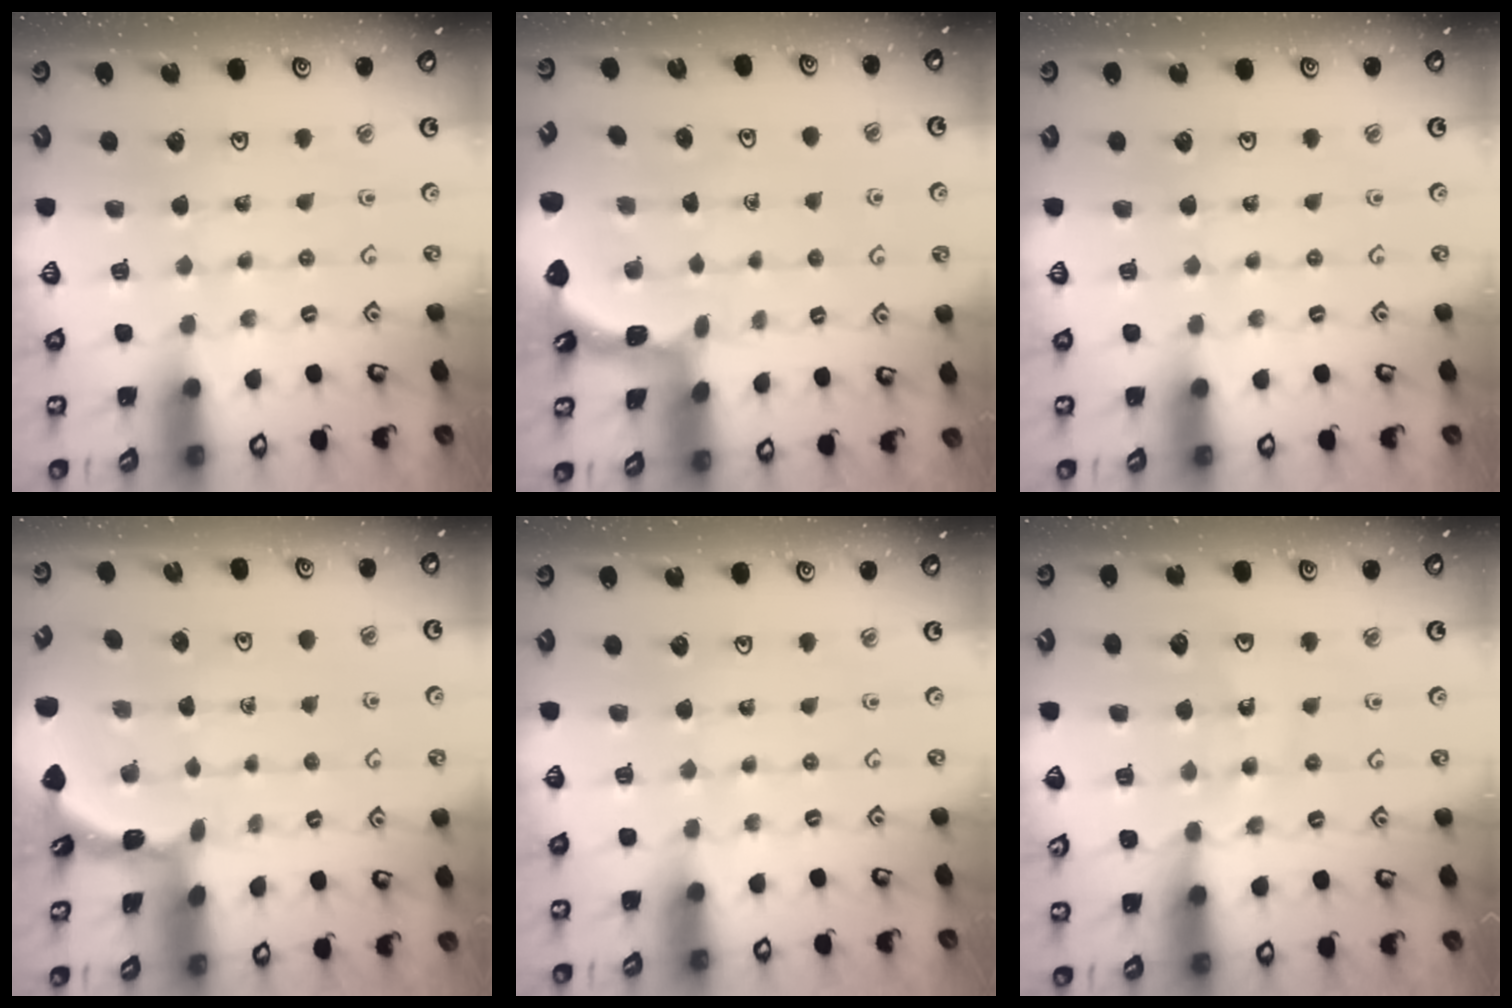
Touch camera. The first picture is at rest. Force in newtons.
{"total": 1.2, "press": 1.1, "slide": 0.1}
{"total": 0.0}
{"total": 1.8, "press": 1.8, "slide": 0.1}
{"total": 0.0}
{"total": 12.1, "press": 11.9, "slide": 2.2}